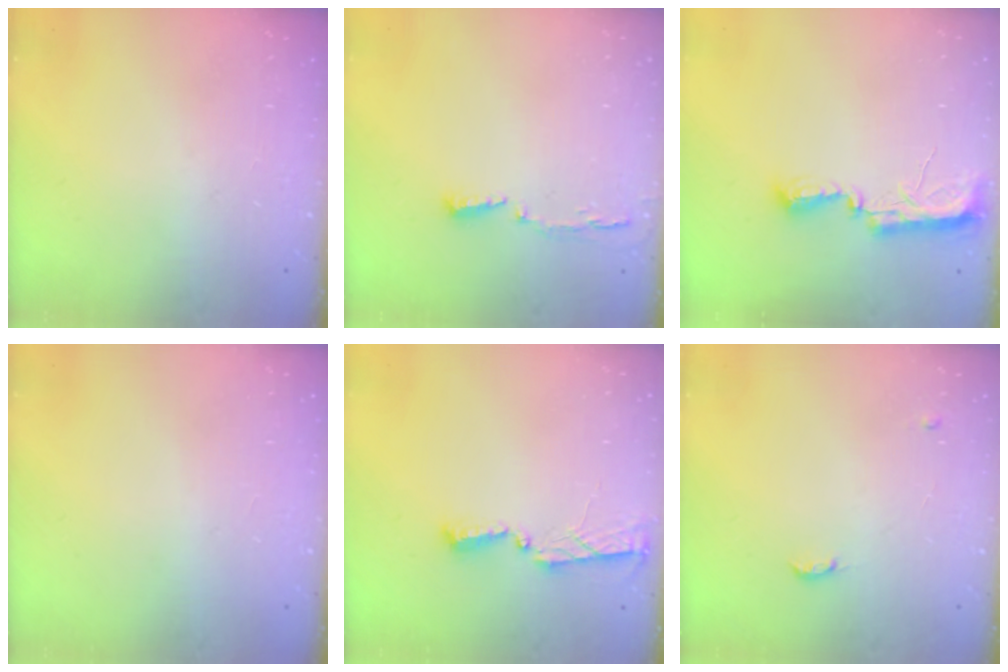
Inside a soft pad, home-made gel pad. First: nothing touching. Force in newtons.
{"total": 4.1, "press": 4.0, "slide": 1.1}
{"total": 7.7, "press": 7.7, "slide": 0.7}
{"total": 1.0, "press": 0.8, "slide": 0.6}
{"total": 4.0, "press": 4.0, "slide": 0.5}
{"total": 7.8, "press": 4.4, "slide": 6.4}